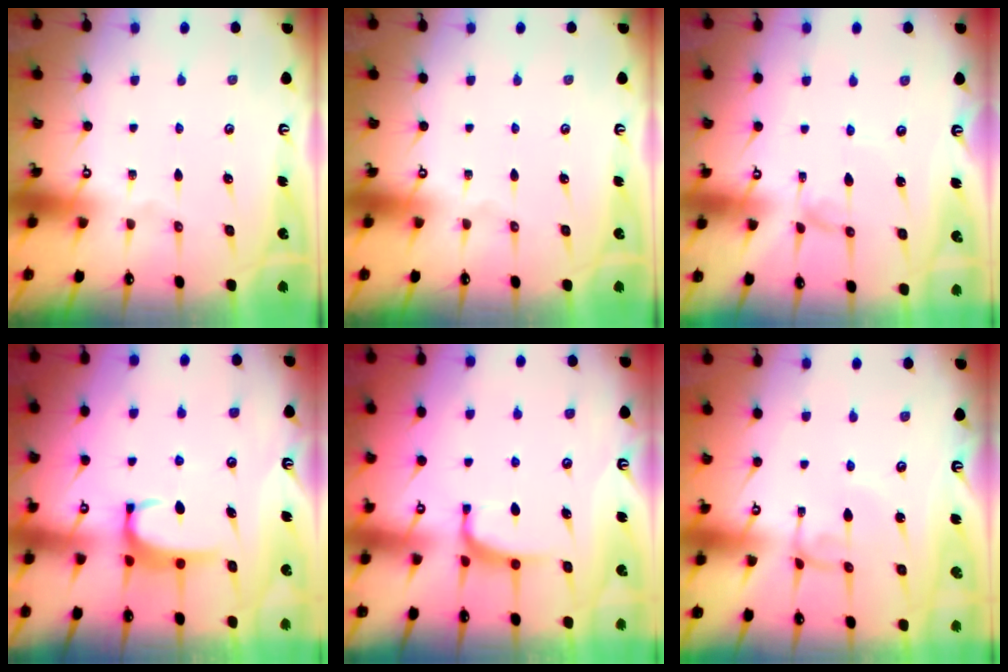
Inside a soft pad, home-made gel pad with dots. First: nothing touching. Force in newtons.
{"total": 0.0}
{"total": 0.9, "press": 0.9, "slide": 0.1}
{"total": 2.9, "press": 2.9, "slide": 0.5}
{"total": 2.4, "press": 2.3, "slide": 0.7}
{"total": 2.1, "press": 2.1, "slide": 0.1}